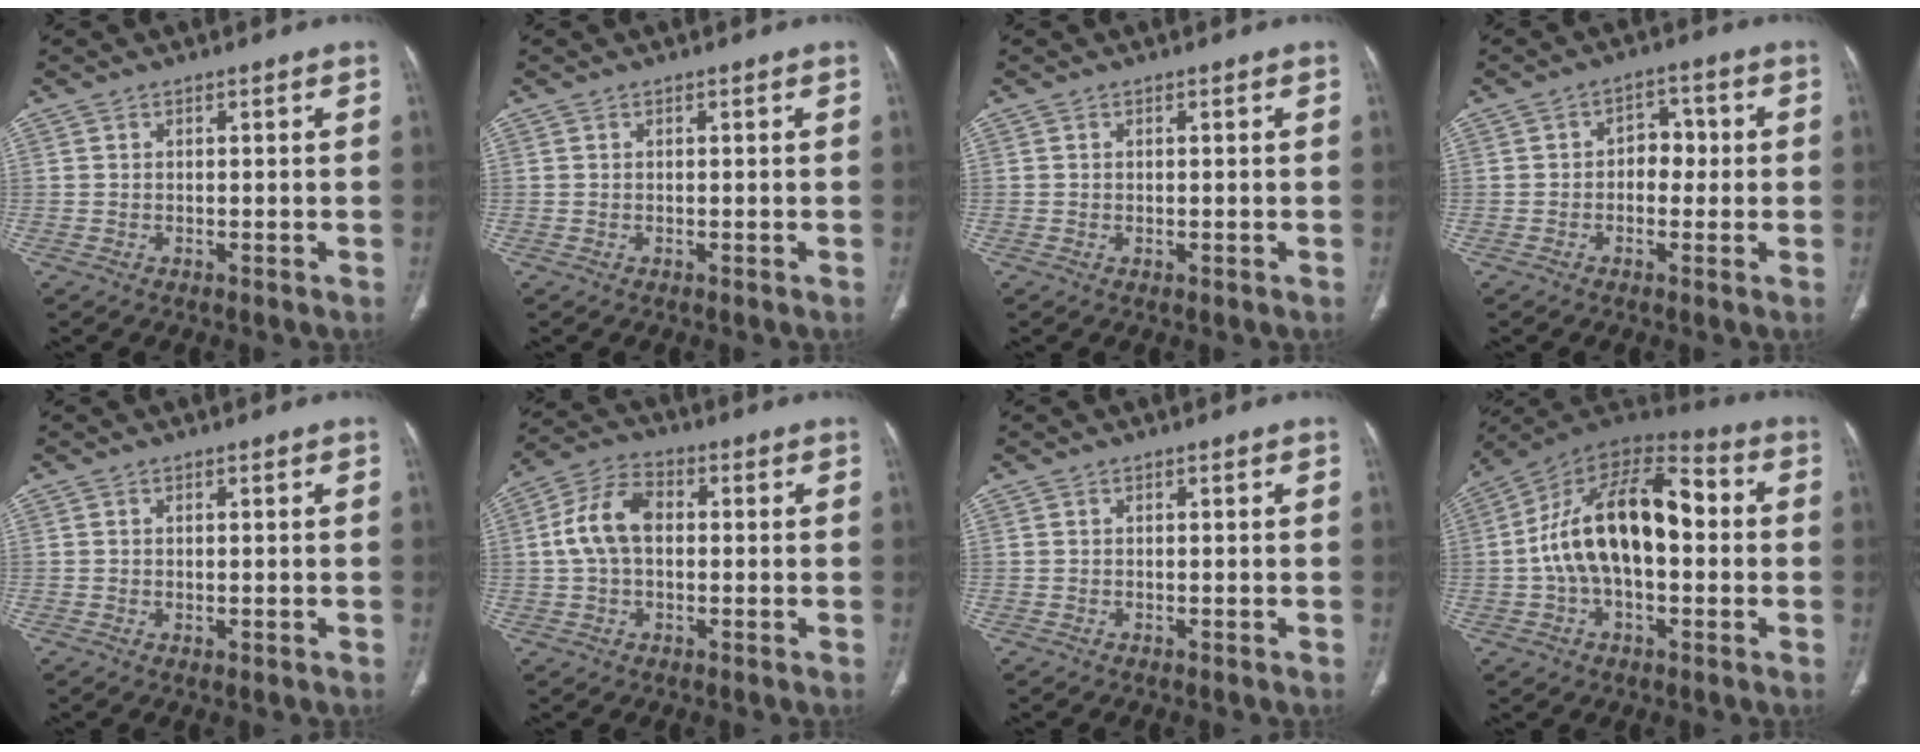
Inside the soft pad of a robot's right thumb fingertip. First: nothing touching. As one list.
[{"total": 0.0}, {"total": 0.0}, {"total": 4.9, "force": [-0.1, 3.6, 3.4], "torque": [-0.020, 0.016, -0.009]}, {"total": 0.8, "force": [-0.1, 0.4, 0.7], "torque": [-0.013, -0.005, 0.001]}, {"total": 9.3, "force": [0.6, 6.0, 7.1], "torque": [-0.138, 0.026, 0.005]}, {"total": 0.0}, {"total": 20.4, "force": [0.4, 11.1, 17.0], "torque": [-0.289, 0.046, 0.000]}]